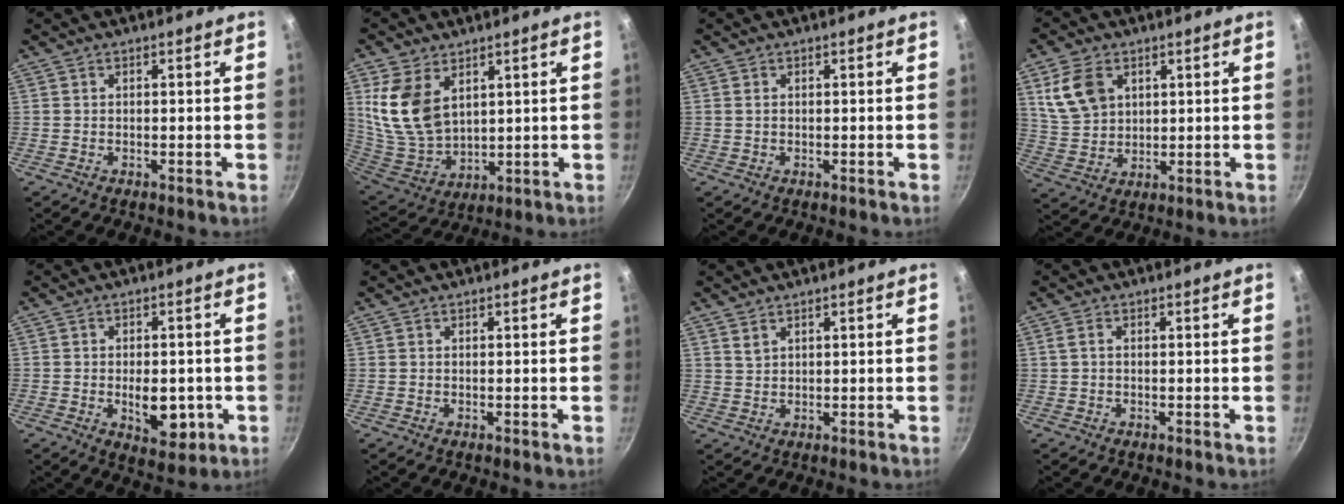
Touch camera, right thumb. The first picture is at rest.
{"total": 13.7, "force": [5.1, 8.7, 9.2], "torque": [-0.172, -0.036, 0.118]}
{"total": 0.7, "force": [0.1, 0.5, 0.4], "torque": [-0.007, 0.002, 0.002]}
{"total": 9.5, "force": [3.7, 6.6, 5.7], "torque": [-0.098, -0.011, 0.083]}
{"total": 8.5, "force": [-1.8, 5.1, 6.6], "torque": [-0.062, -0.005, -0.018]}
{"total": 0.0}
{"total": 1.6, "force": [1.2, 0.8, 0.8], "torque": [-0.016, -0.005, 0.026]}
{"total": 1.2, "force": [0.1, 0.6, 1.0], "torque": [-0.026, 0.006, 0.001]}